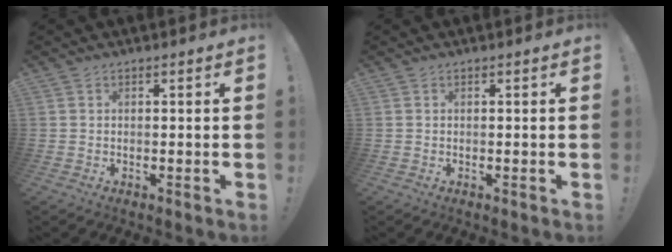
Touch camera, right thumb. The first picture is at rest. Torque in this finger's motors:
{"motor_torque": [0.10, -0.01, 0.28, 0.04, -0.08]}